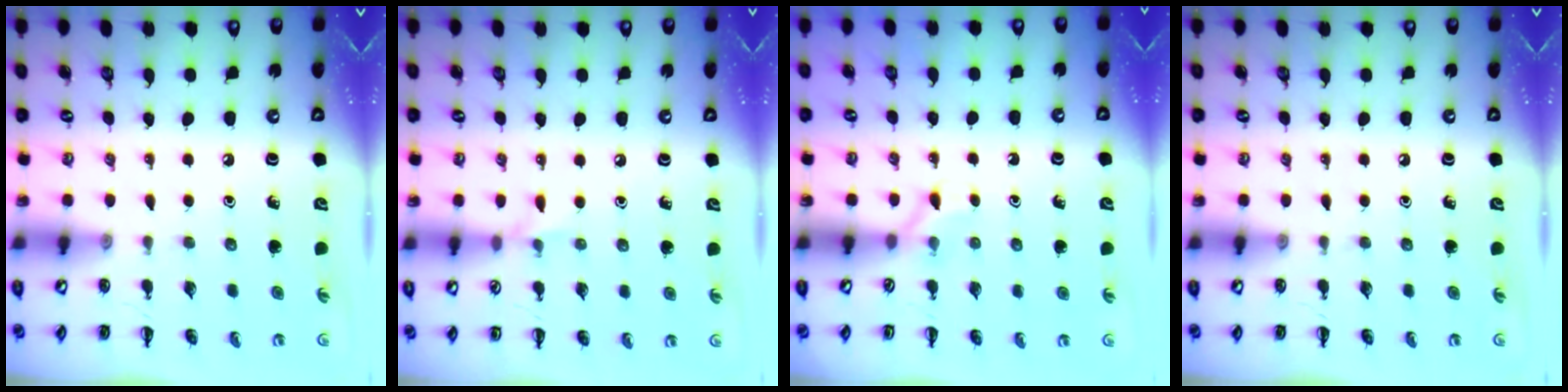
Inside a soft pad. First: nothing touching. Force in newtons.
{"total": 4.6, "press": 4.3, "slide": 1.7}
{"total": 3.9, "press": 3.6, "slide": 1.5}
{"total": 0.0}